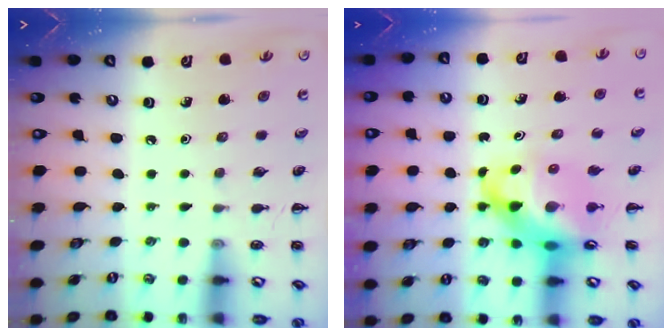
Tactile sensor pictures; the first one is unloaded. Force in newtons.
{"total": 12.6, "press": 12.1, "slide": 3.4}